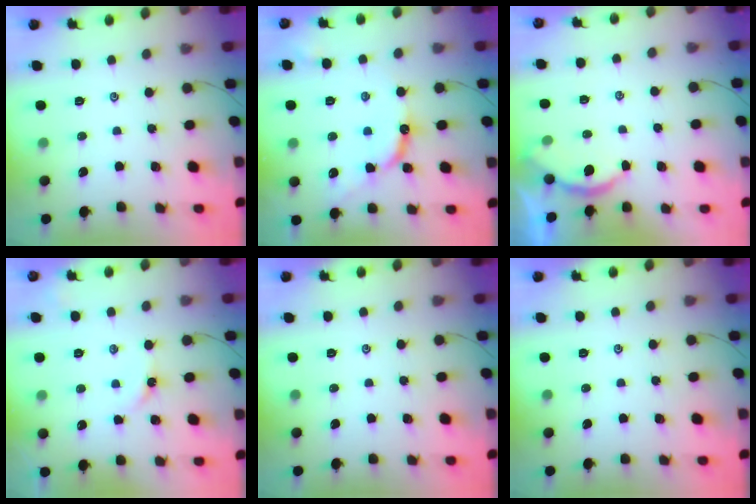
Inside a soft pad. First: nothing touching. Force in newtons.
{"total": 9.4, "press": 9.4, "slide": 0.8}
{"total": 1.9, "press": 1.9, "slide": 0.4}
{"total": 3.1, "press": 3.1, "slide": 0.5}
{"total": 0.0}
{"total": 0.0}